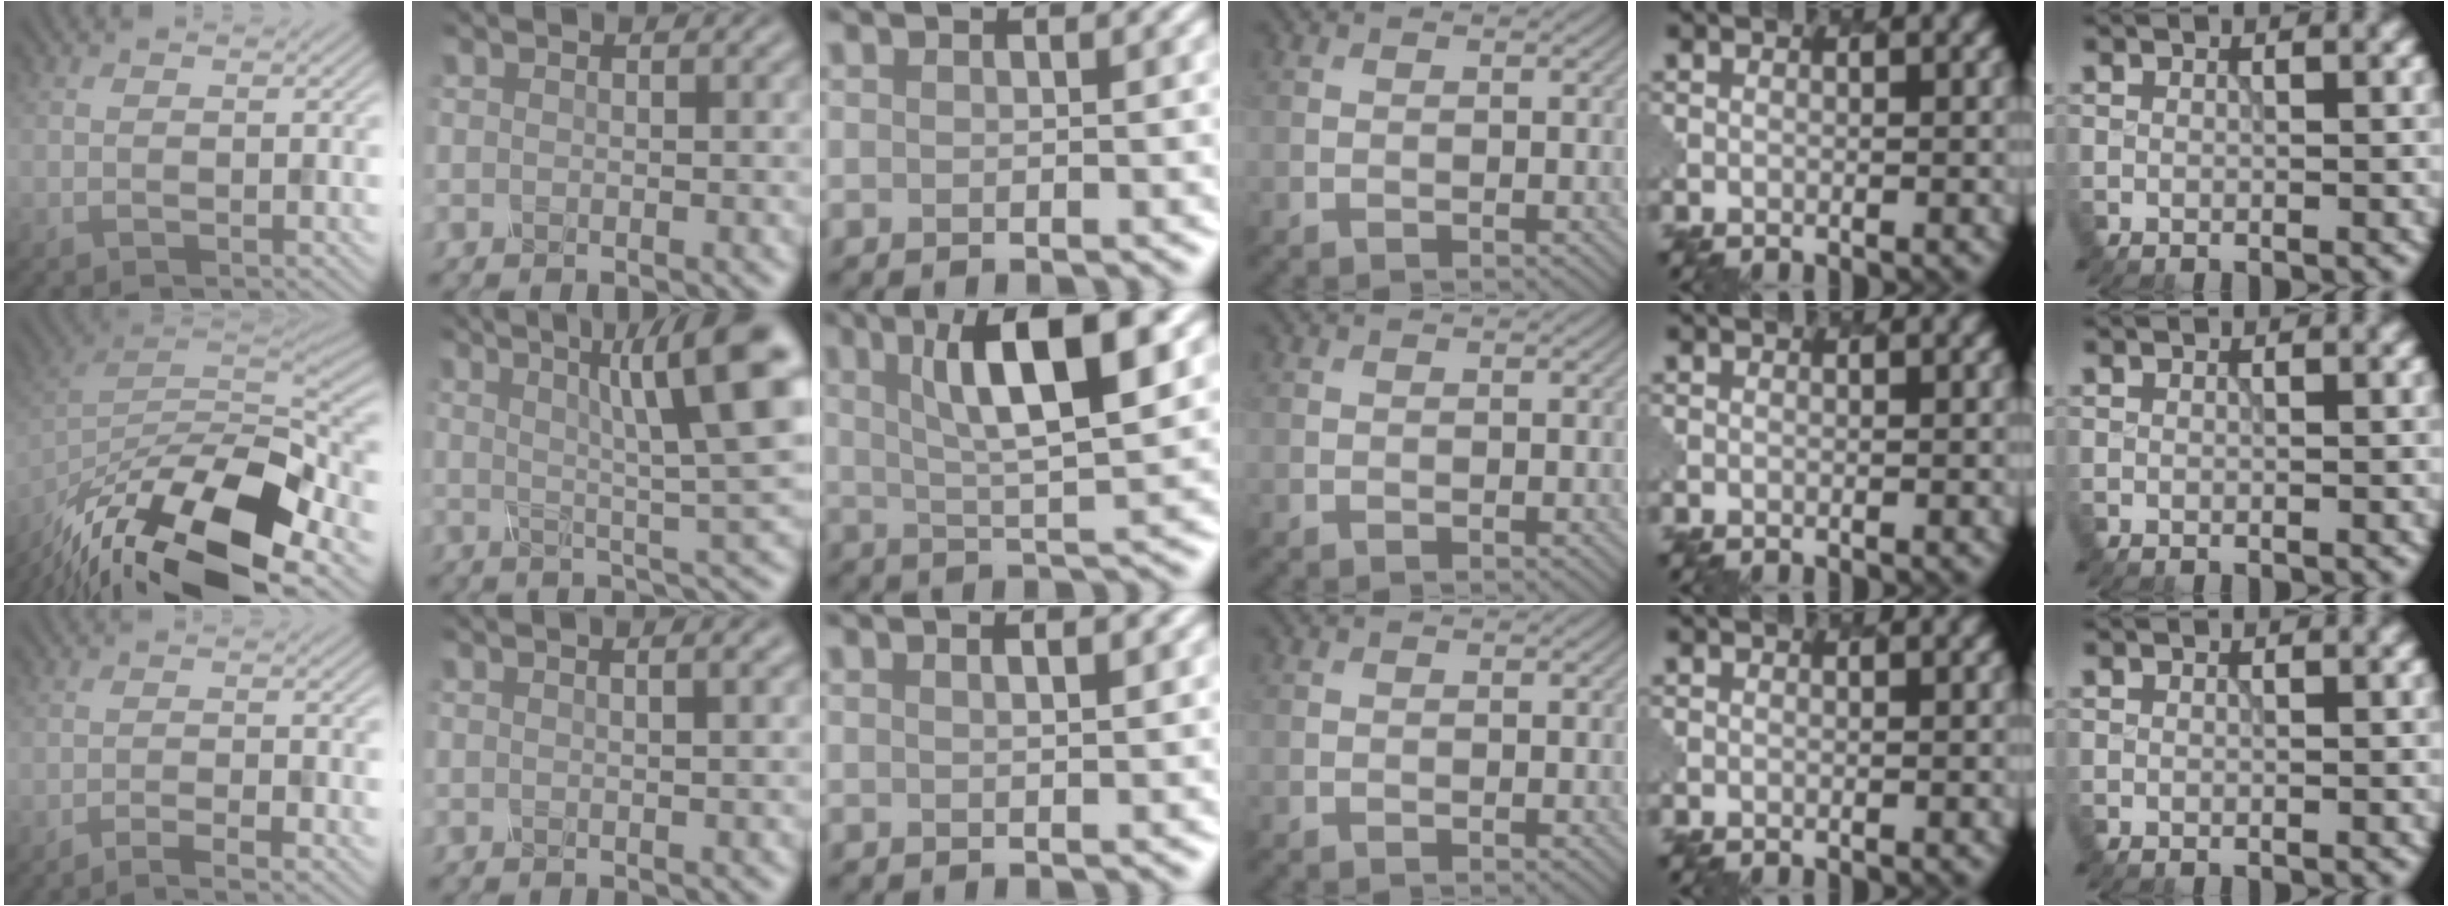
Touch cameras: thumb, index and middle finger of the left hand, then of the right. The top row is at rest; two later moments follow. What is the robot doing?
{"motion": "twist", "object": "rubiks cube"}